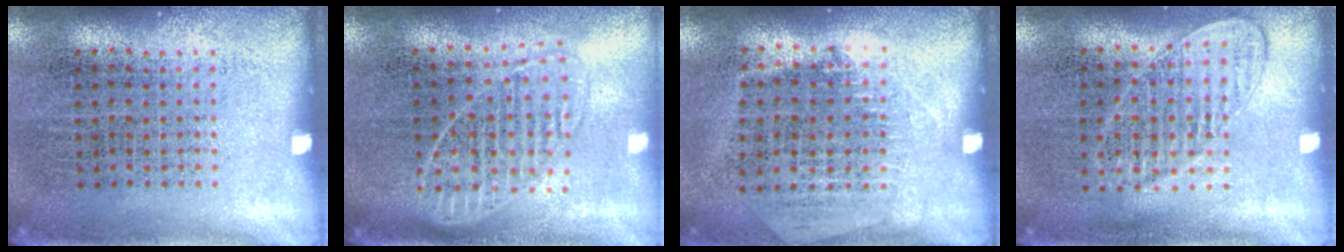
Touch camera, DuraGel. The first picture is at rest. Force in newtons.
{"total": 1.7, "press": 1.4, "slide": 1.0}
{"total": 1.3, "press": 1.1, "slide": 0.6}
{"total": 1.2, "press": 1.1, "slide": 0.4}